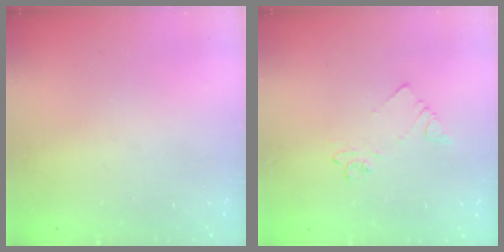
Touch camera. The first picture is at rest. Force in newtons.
{"total": 2.5, "press": 2.4, "slide": 0.4}